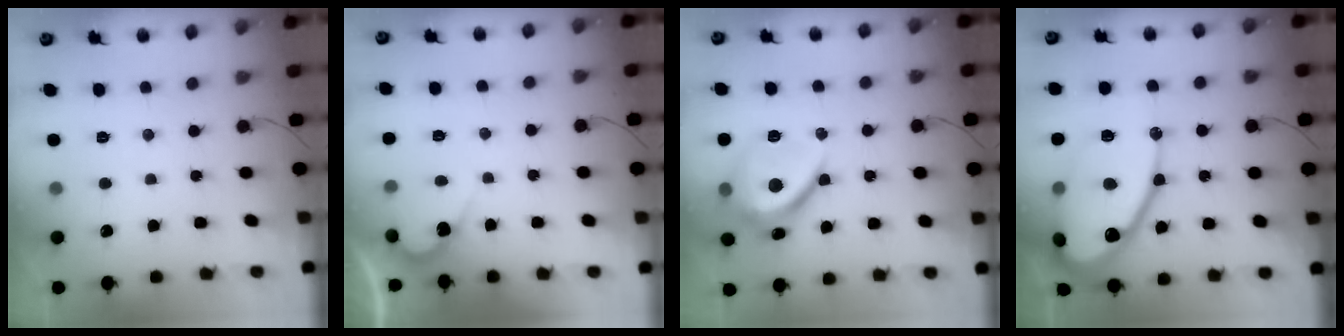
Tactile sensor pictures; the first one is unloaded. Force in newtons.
{"total": 4.3, "press": 4.2, "slide": 0.3}
{"total": 11.5, "press": 11.4, "slide": 0.8}
{"total": 22.9, "press": 22.8, "slide": 2.2}